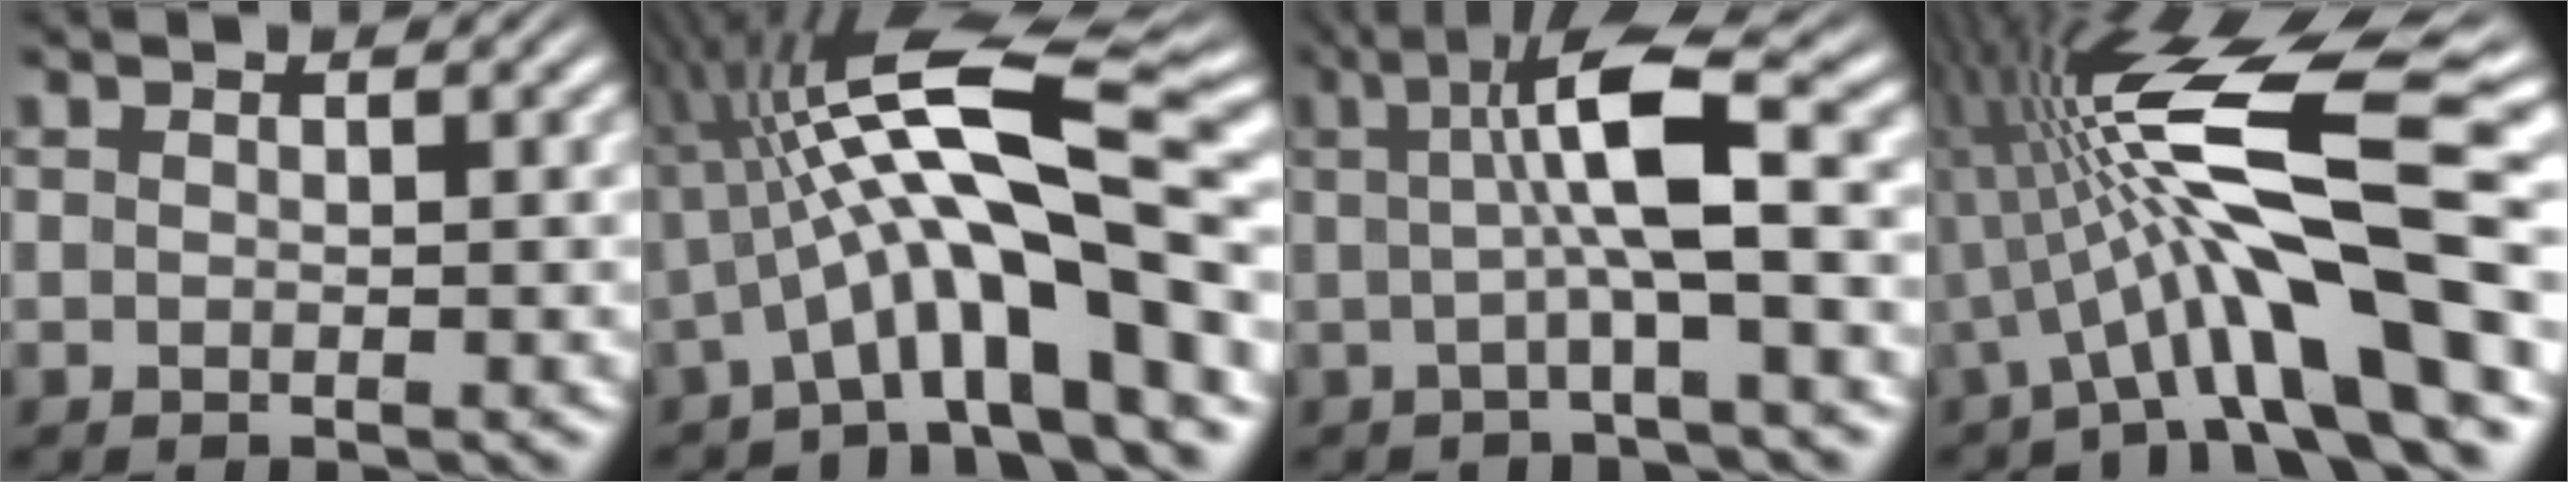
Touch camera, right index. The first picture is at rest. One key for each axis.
{"total": 10.5, "fx": 0.5, "fy": 3.9, "fz": 9.8, "tx": -0.172, "ty": 0.005, "tz": 0.011}
{"total": 6.8, "fx": 1.2, "fy": 1.1, "fz": 6.6, "tx": -0.107, "ty": 0.019, "tz": 0.012}
{"total": 12.6, "fx": 2.5, "fy": 3.6, "fz": 11.8, "tx": -0.198, "ty": 0.018, "tz": 0.037}